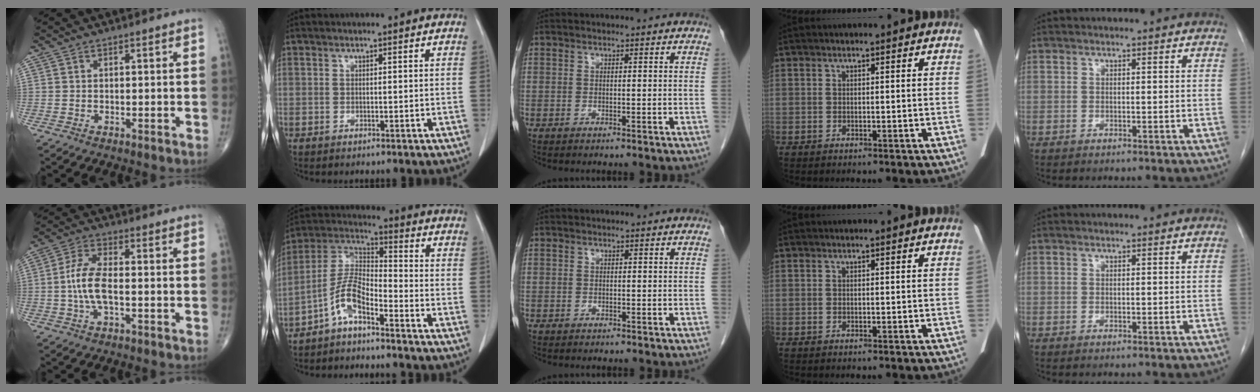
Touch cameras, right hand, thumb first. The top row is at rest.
{"thumb": {"total": 7.3, "force": [-1.1, 3.0, 6.6], "torque": [-0.145, 0.019, -0.025]}, "index": {"total": 7.2, "force": [-4.6, 2.1, 5.2], "torque": [-0.119, 0.015, -0.097]}, "middle": {"total": 0.7, "force": [-0.5, 0.6, 0.0], "torque": [-0.002, 0.006, -0.011]}}